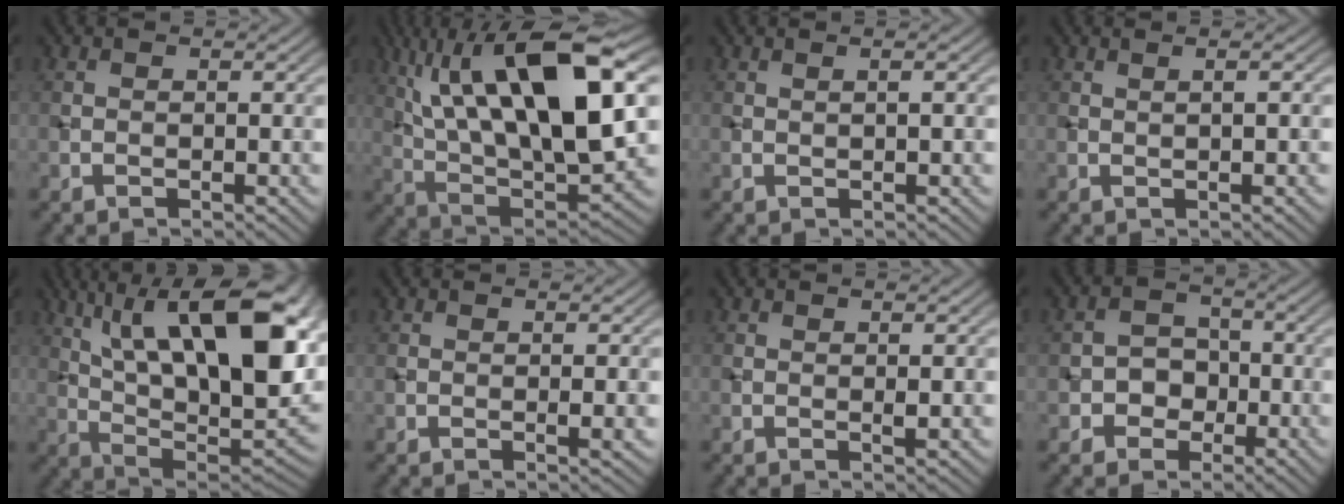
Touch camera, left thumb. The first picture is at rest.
{"total": 19.8, "force": [7.2, 7.9, 16.7], "torque": [-0.306, 0.023, 0.127]}
{"total": 1.1, "force": [0.4, 0.1, 1.1], "torque": [-0.017, 0.002, 0.004]}
{"total": 2.0, "force": [0.4, 0.4, 1.9], "torque": [-0.025, 0.004, 0.002]}
{"total": 20.8, "force": [7.9, 8.8, 17.2], "torque": [-0.280, 0.027, 0.128]}
{"total": 1.3, "force": [0.0, 0.1, 1.3], "torque": [-0.025, -0.001, -0.001]}
{"total": 0.8, "force": [0.2, 0.1, 0.8], "torque": [-0.016, 0.000, 0.002]}
{"total": 3.6, "force": [-1.1, 3.2, 1.3], "torque": [-0.004, 0.002, -0.031]}